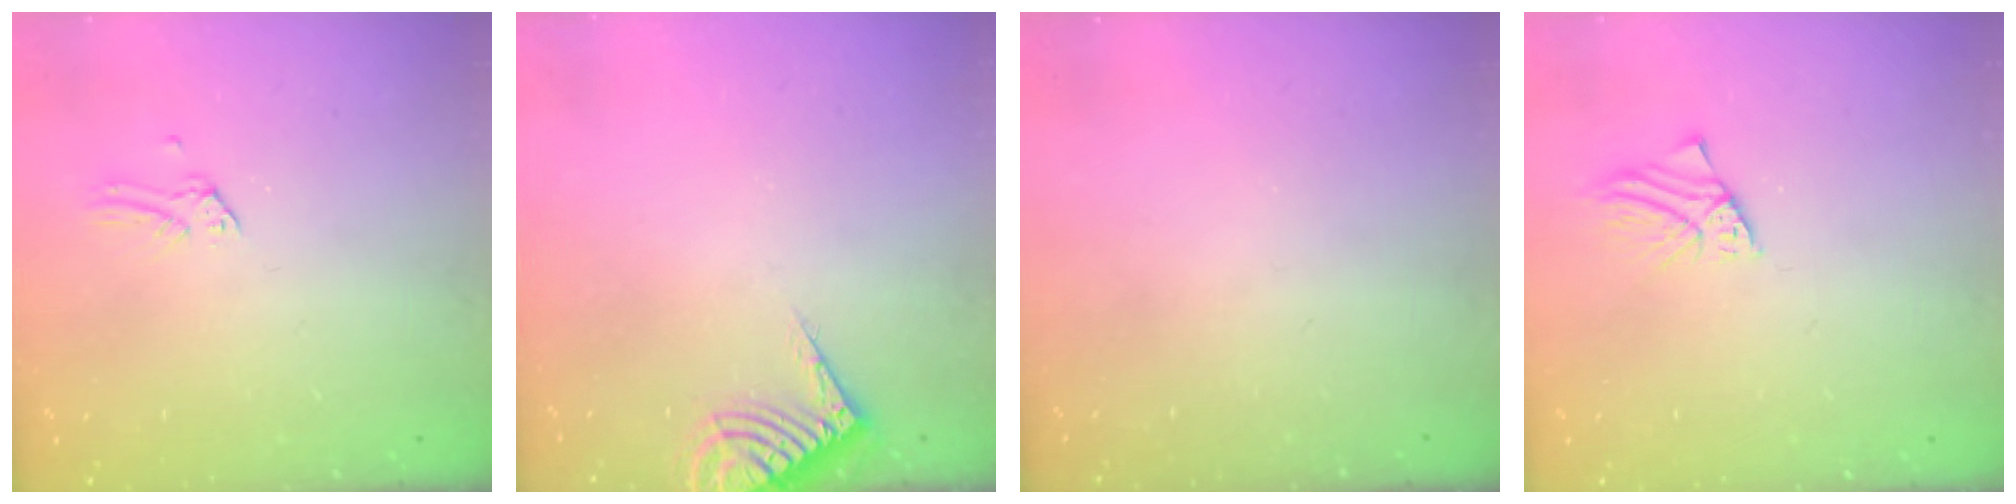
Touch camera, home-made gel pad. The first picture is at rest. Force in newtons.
{"total": 8.7, "press": 8.7, "slide": 0.4}
{"total": 0.0}
{"total": 1.7, "press": 1.7, "slide": 0.2}